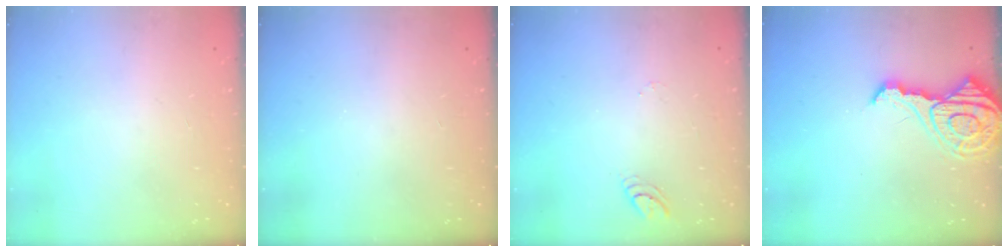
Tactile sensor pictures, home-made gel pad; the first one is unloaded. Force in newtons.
{"total": 0.0}
{"total": 4.5, "press": 4.5, "slide": 0.5}
{"total": 13.4, "press": 13.3, "slide": 1.3}